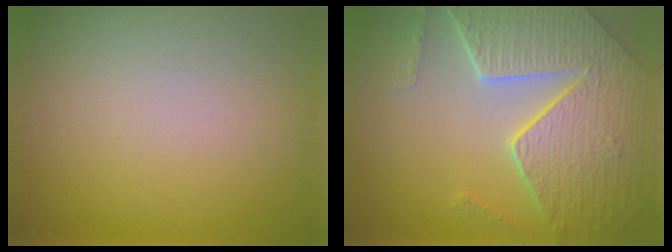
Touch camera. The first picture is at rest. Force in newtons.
{"total": 8.0, "press": 5.7, "slide": 5.6}